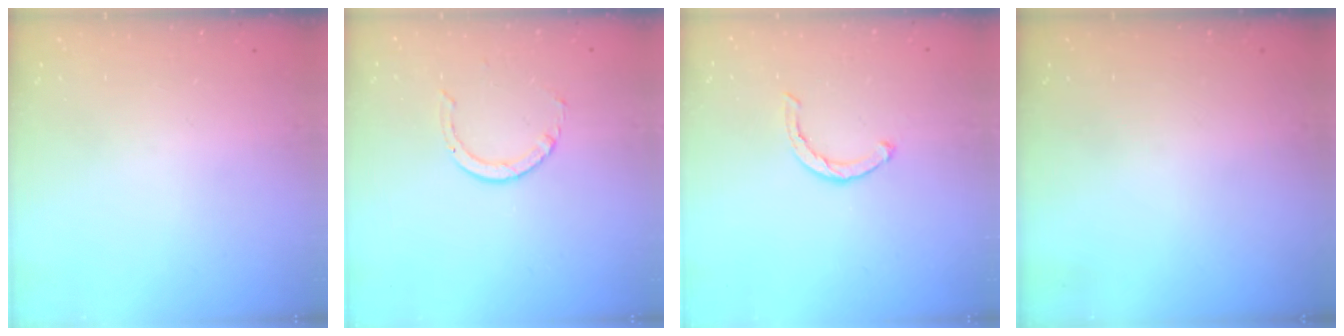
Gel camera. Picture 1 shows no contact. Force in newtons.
{"total": 3.3, "press": 3.3, "slide": 0.3}
{"total": 2.1, "press": 2.1, "slide": 0.3}
{"total": 0.0}